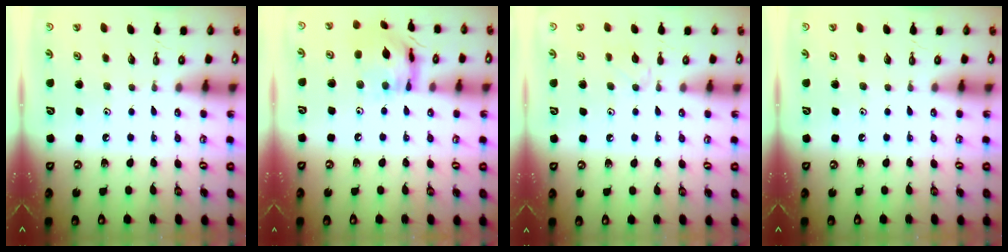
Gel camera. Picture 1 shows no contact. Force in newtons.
{"total": 13.8, "press": 13.7, "slide": 1.1}
{"total": 3.2, "press": 3.2, "slide": 0.5}
{"total": 0.0}